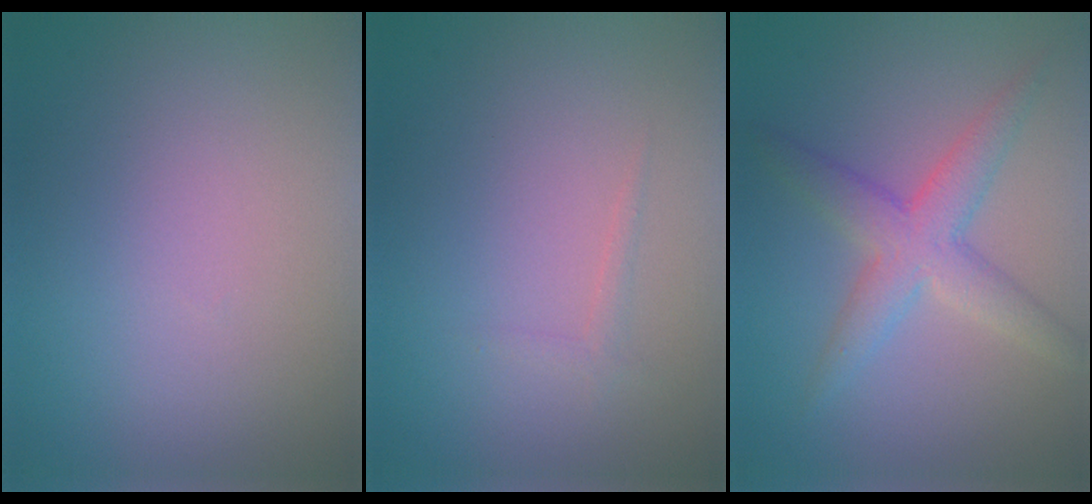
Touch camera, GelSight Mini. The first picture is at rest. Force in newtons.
{"total": 0.6, "press": 0.6, "slide": 0.1}
{"total": 4.1, "press": 4.1, "slide": 0.1}